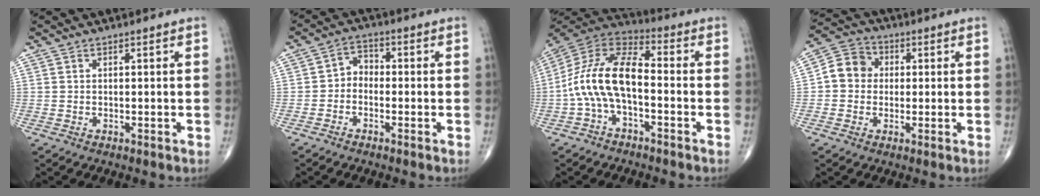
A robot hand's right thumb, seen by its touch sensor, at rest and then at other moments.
{"total": 3.6, "force": [-1.1, 2.8, 2.0], "torque": [-0.013, 0.022, -0.034]}
{"total": 13.7, "force": [-2.6, 6.7, 11.7], "torque": [-0.226, 0.050, -0.060]}
{"total": 7.3, "force": [0.2, 6.5, 3.3], "torque": [-0.038, 0.020, -0.012]}